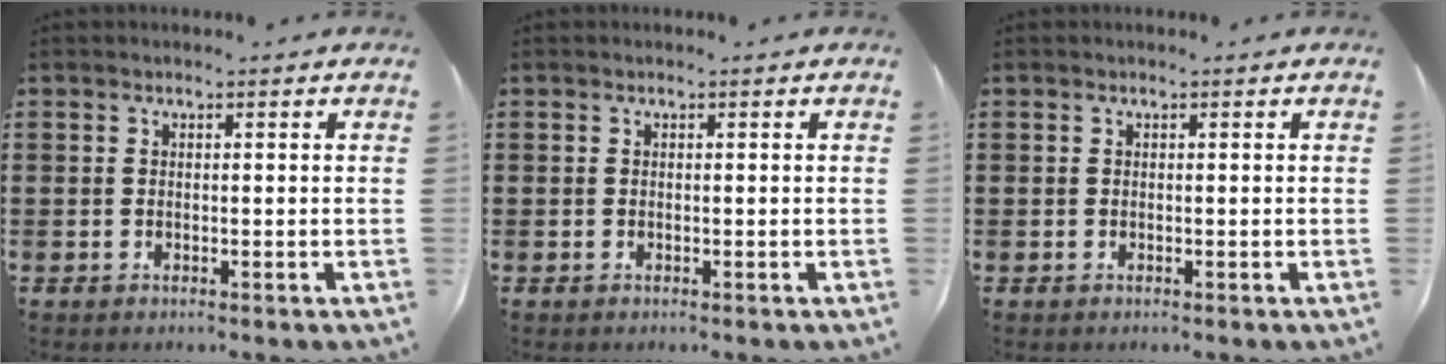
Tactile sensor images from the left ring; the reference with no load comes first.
{"total": 0.0}
{"total": 0.0}